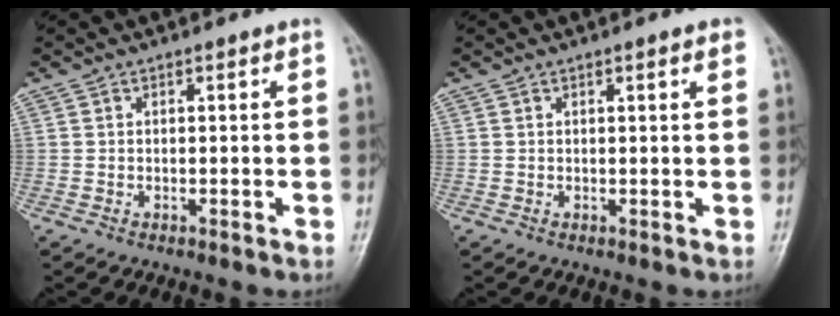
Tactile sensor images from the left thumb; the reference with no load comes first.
{"total": 1.8, "force": [1.0, 0.3, 1.5], "torque": [-0.022, -0.002, 0.011]}